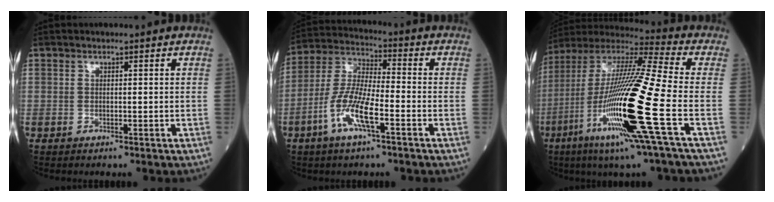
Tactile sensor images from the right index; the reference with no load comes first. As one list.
[{"total": 10.2, "force": [-4.3, 1.8, 9.1], "torque": [-0.196, 0.000, -0.087]}, {"total": 23.9, "force": [-7.3, 0.1, 22.7], "torque": [-0.463, -0.041, -0.146]}]